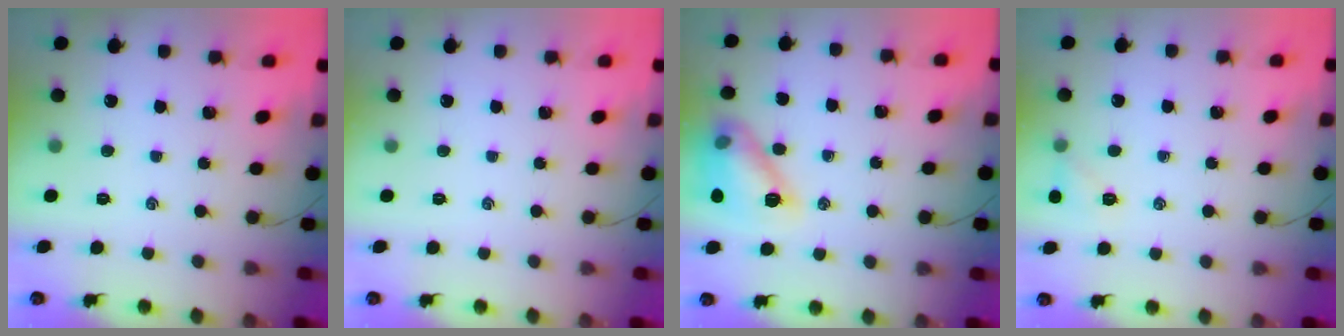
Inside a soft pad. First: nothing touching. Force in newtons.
{"total": 0.0}
{"total": 13.0, "press": 13.0, "slide": 0.7}
{"total": 5.9, "press": 5.6, "slide": 1.7}